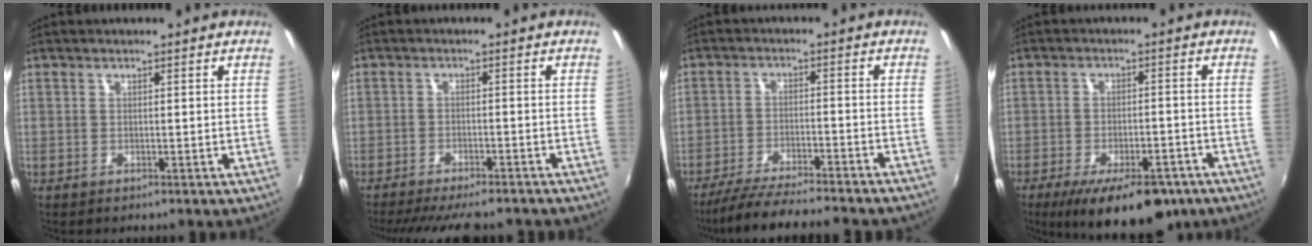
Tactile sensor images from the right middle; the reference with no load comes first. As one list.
[{"total": 13.1, "force": [-11.3, 2.7, 6.1], "torque": [-0.128, -0.030, -0.166]}, {"total": 18.0, "force": [-16.0, 1.9, 8.2], "torque": [-0.158, -0.032, -0.235]}, {"total": 15.9, "force": [-10.8, 6.1, 10.0], "torque": [-0.181, -0.027, -0.151]}]